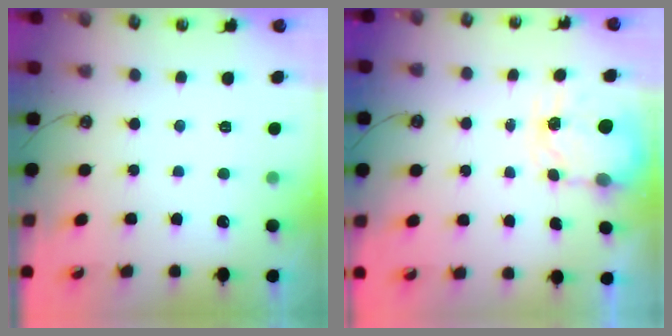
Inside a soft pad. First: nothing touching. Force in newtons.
{"total": 3.7, "press": 3.7, "slide": 0.6}